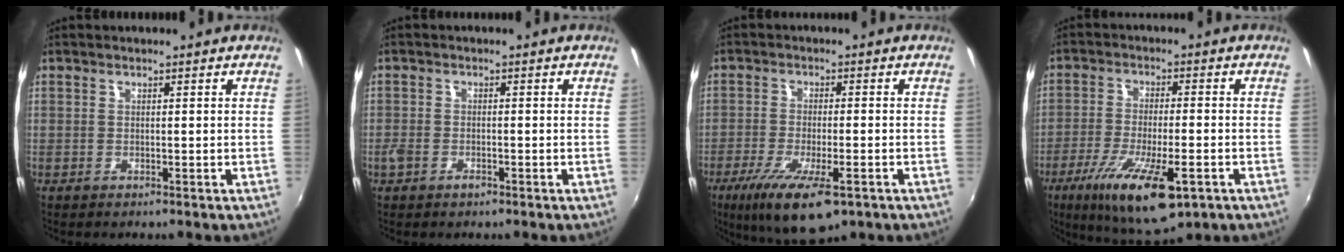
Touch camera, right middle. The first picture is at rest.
{"total": 2.8, "force": [-1.8, 1.4, 1.7], "torque": [-0.039, -0.004, -0.036]}
{"total": 13.2, "force": [-7.6, 3.7, 10.1], "torque": [-0.200, -0.045, -0.125]}
{"total": 15.6, "force": [-8.0, 4.2, 12.7], "torque": [-0.246, -0.050, -0.130]}